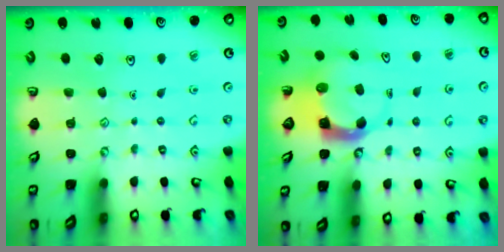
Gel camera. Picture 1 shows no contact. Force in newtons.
{"total": 3.9, "press": 3.9, "slide": 0.6}